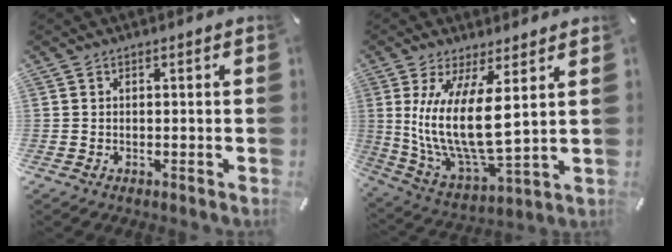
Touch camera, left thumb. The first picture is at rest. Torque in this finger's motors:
{"motor_torque": [2.53, 2.47, 0.64, -0.20, 0.46]}